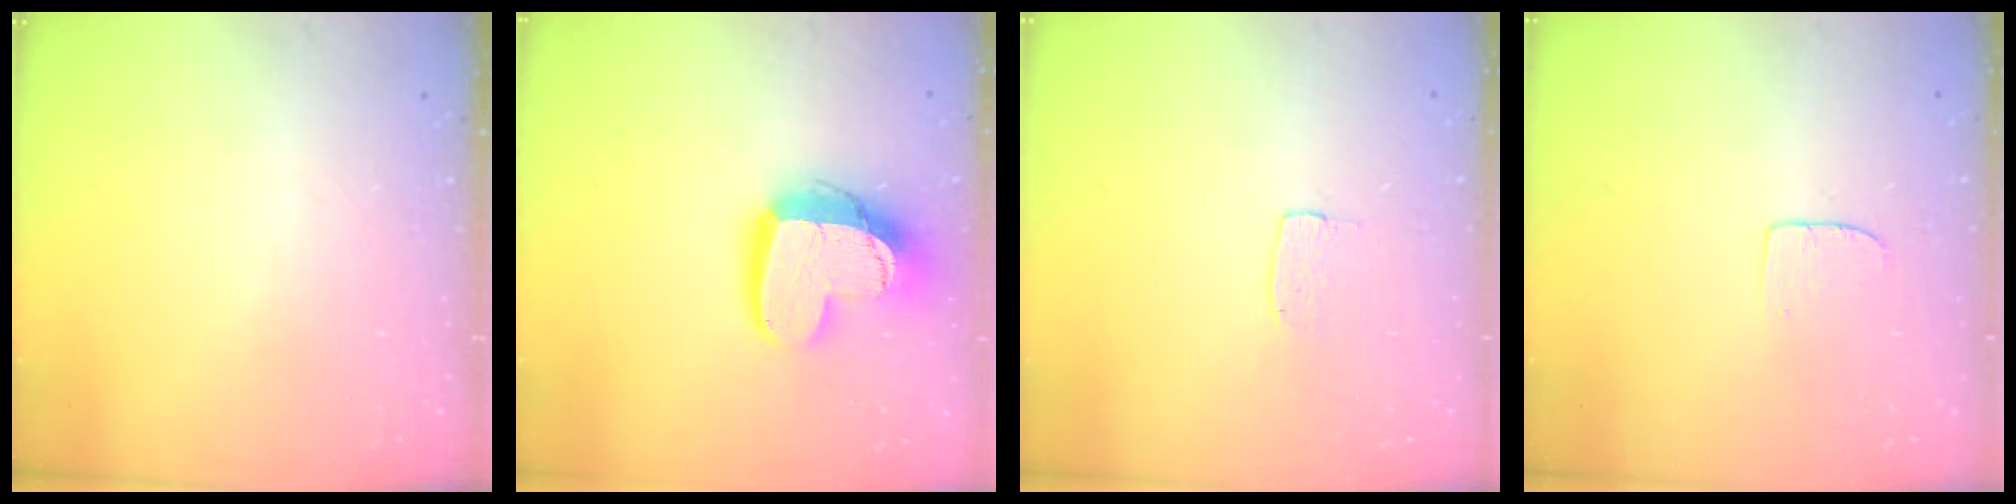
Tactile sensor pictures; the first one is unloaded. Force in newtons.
{"total": 14.7, "press": 14.6, "slide": 1.2}
{"total": 3.1, "press": 3.1, "slide": 0.2}
{"total": 3.7, "press": 3.7, "slide": 0.3}